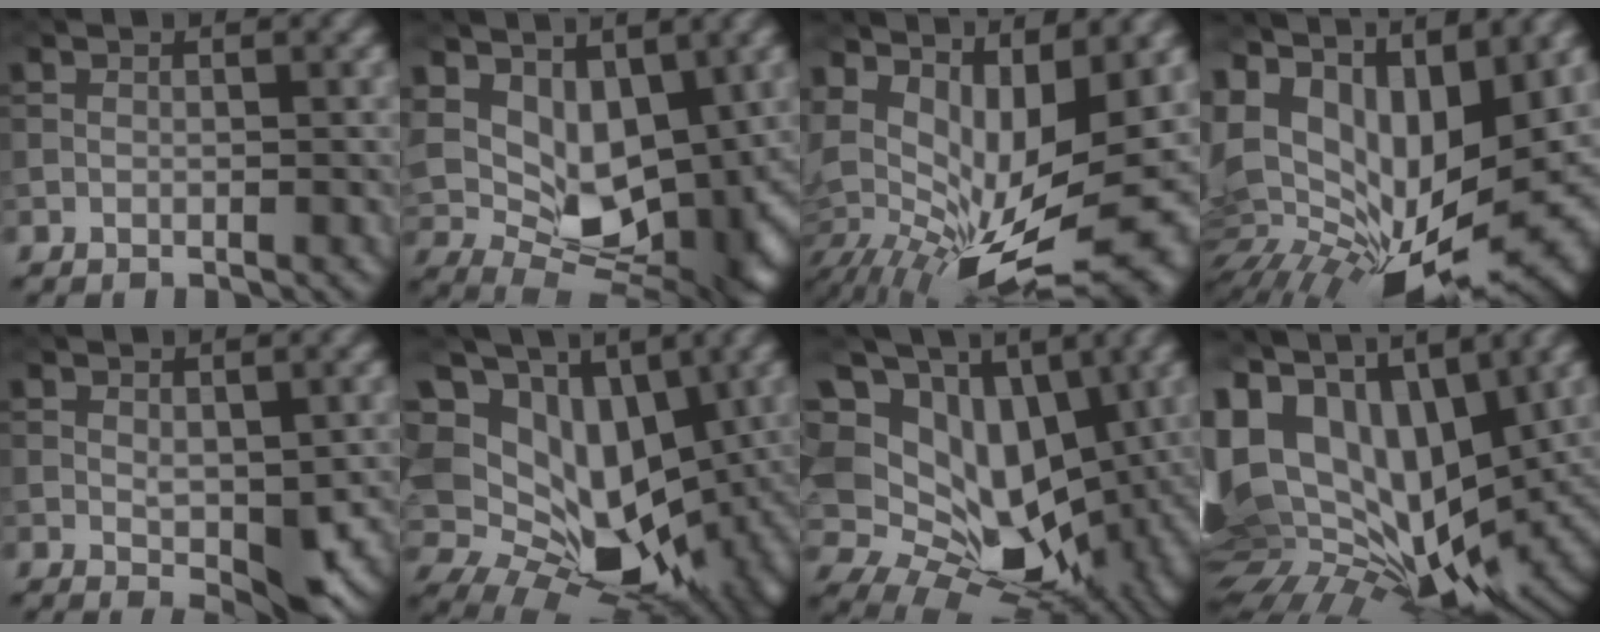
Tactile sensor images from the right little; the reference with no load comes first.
{"total": 10.7, "force": [3.1, 6.5, 7.9], "torque": [-0.131, -0.028, 0.069]}
{"total": 14.0, "force": [1.4, 6.4, 12.4], "torque": [-0.207, -0.018, 0.054]}
{"total": 15.6, "force": [1.4, 8.9, 12.7], "torque": [-0.216, -0.010, 0.049]}
{"total": 4.4, "force": [-0.4, 2.1, 3.8], "torque": [-0.063, -0.008, 0.003]}
{"total": 16.9, "force": [1.4, 12.3, 11.5], "torque": [-0.197, -0.009, 0.052]}
{"total": 17.5, "force": [2.2, 12.6, 12.0], "torque": [-0.212, 0.003, 0.063]}
{"total": 19.4, "force": [3.1, 11.2, 15.5], "torque": [-0.276, -0.009, 0.077]}